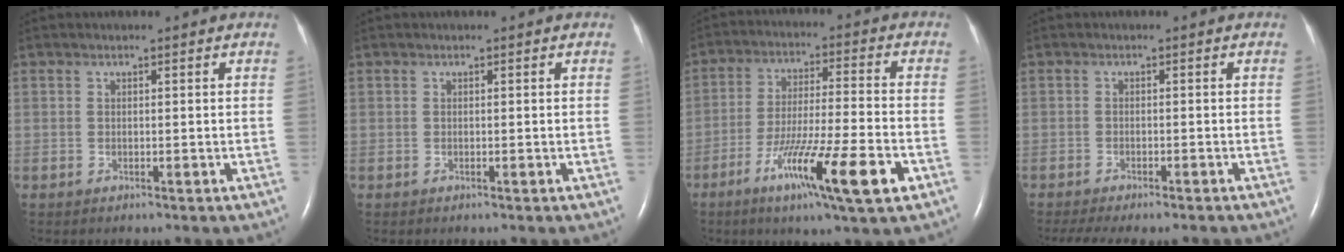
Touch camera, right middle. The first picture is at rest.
{"total": 0.0}
{"total": 14.3, "force": [-6.7, 0.2, 12.6], "torque": [-0.223, -0.028, -0.110]}
{"total": 9.7, "force": [-8.3, 2.0, 4.6], "torque": [-0.072, -0.010, -0.114]}